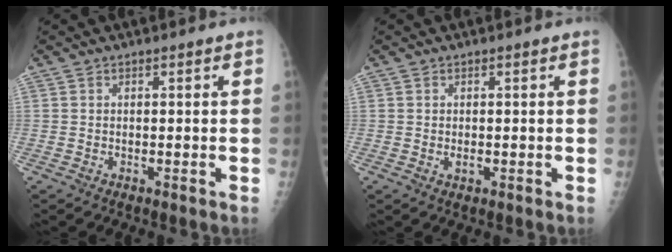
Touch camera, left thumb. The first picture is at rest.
{"total": 1.2, "force": [-0.1, 0.7, 0.9], "torque": [-0.011, -0.002, 0.000]}